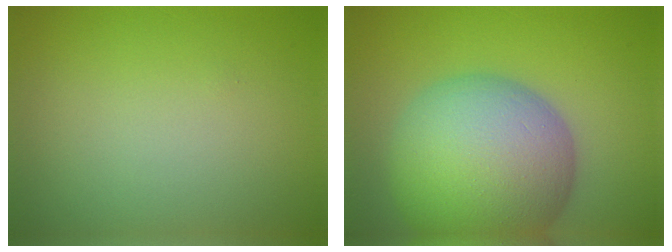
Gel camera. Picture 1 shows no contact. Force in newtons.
{"total": 13.9, "press": 13.9, "slide": 0.9}